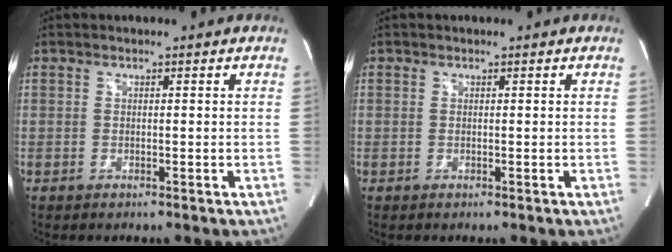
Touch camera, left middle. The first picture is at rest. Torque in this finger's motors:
{"motor_torque": [-0.09, -0.12, -0.08, -0.01]}